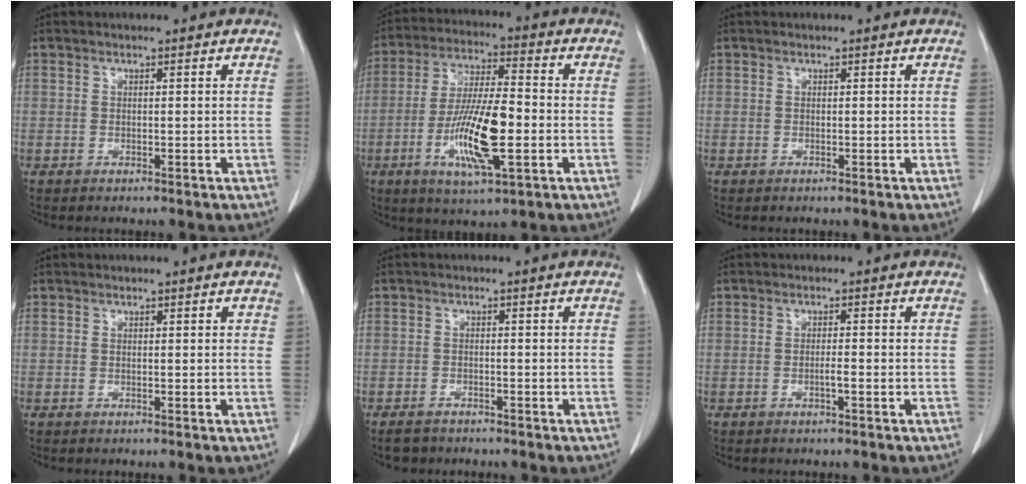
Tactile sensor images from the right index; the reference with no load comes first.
{"total": 13.0, "force": [-3.3, 2.4, 12.4], "torque": [-0.240, -0.007, -0.057]}
{"total": 0.0}
{"total": 0.7, "force": [0.5, 0.3, 0.4], "torque": [-0.002, 0.000, 0.003]}
{"total": 2.5, "force": [-2.1, 1.3, 0.5], "torque": [-0.012, 0.000, -0.032]}
{"total": 1.1, "force": [-0.4, -0.1, 1.0], "torque": [-0.019, 0.001, -0.006]}